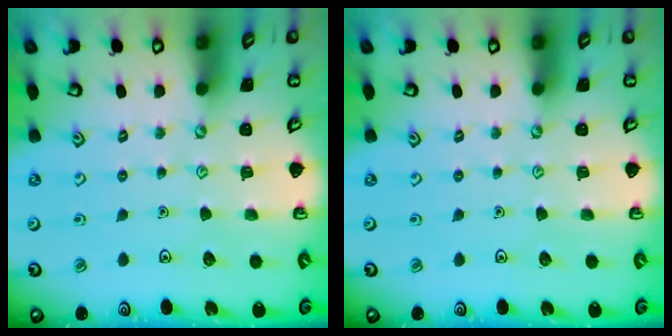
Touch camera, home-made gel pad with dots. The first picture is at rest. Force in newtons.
{"total": 0.0}